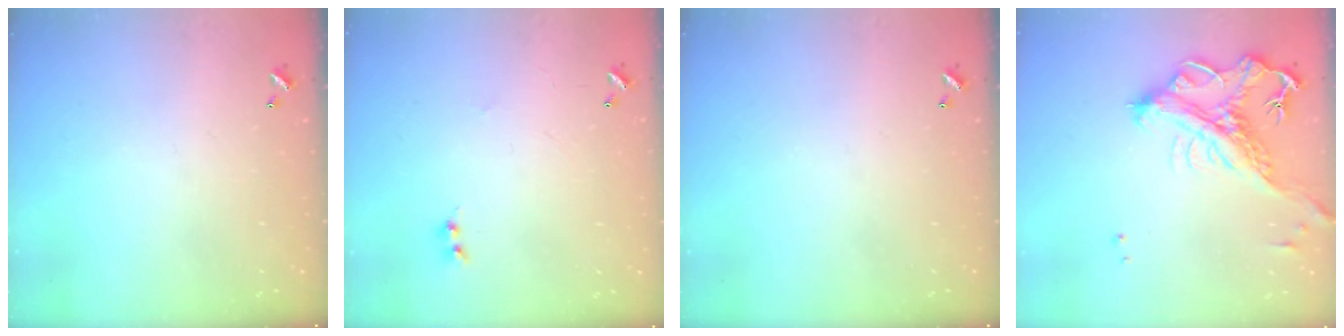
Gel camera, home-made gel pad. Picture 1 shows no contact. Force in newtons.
{"total": 1.5, "press": 1.4, "slide": 0.3}
{"total": 0.0}
{"total": 5.5, "press": 5.2, "slide": 1.6}